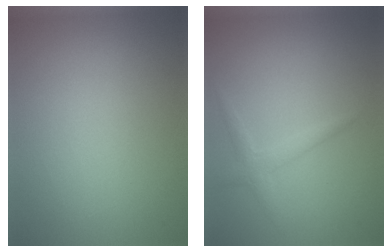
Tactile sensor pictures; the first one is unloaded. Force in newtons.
{"total": 1.4, "press": 1.4, "slide": 0.0}